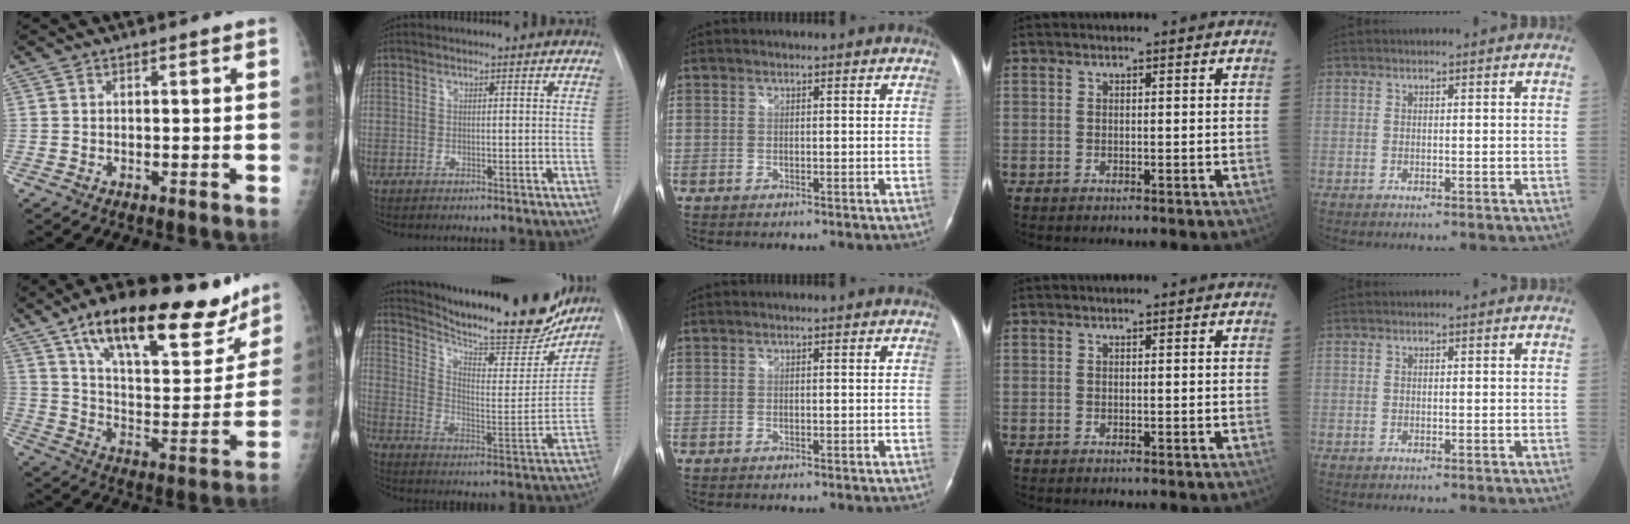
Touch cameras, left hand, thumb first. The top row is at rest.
{"thumb": {"total": 27.5, "force": [18.4, 10.1, 17.8], "torque": [-0.229, -0.052, 0.289]}, "index": {"total": 24.3, "force": [21.2, 4.2, 11.1], "torque": [-0.179, -0.050, 0.296]}}